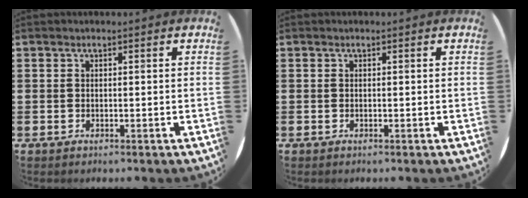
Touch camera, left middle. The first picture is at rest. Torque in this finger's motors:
{"motor_torque": [-0.13, -0.17, -0.01, 0.02]}